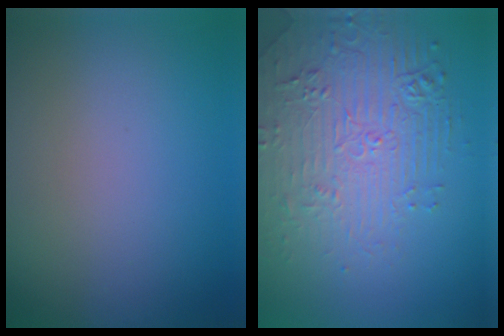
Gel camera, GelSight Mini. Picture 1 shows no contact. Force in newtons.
{"total": 4.4, "press": 4.1, "slide": 1.7}